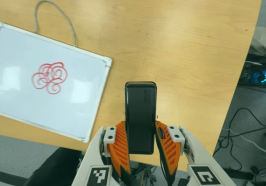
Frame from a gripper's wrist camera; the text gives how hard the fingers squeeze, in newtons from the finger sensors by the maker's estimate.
{"total": 5.2, "left": 3.6, "right": 6.8}